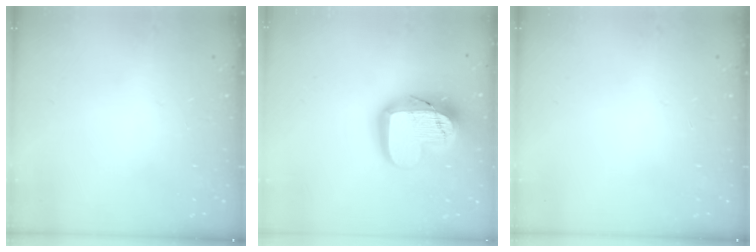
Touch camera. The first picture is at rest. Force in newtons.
{"total": 19.0, "press": 19.0, "slide": 1.6}
{"total": 0.0}